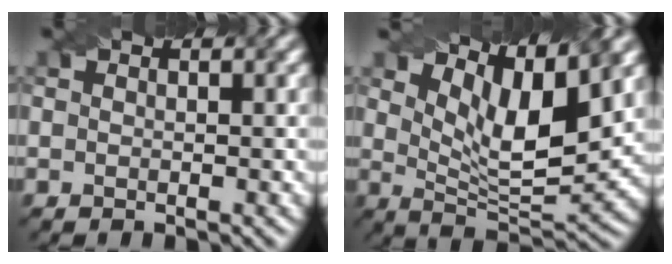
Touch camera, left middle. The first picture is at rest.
{"total": 8.0, "force": [4.3, 2.5, 6.3], "torque": [-0.113, -0.006, 0.077]}